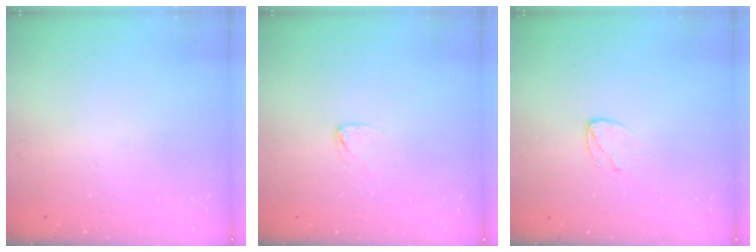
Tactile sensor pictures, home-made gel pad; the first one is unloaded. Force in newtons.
{"total": 2.7, "press": 2.7, "slide": 0.1}
{"total": 4.5, "press": 4.5, "slide": 0.4}